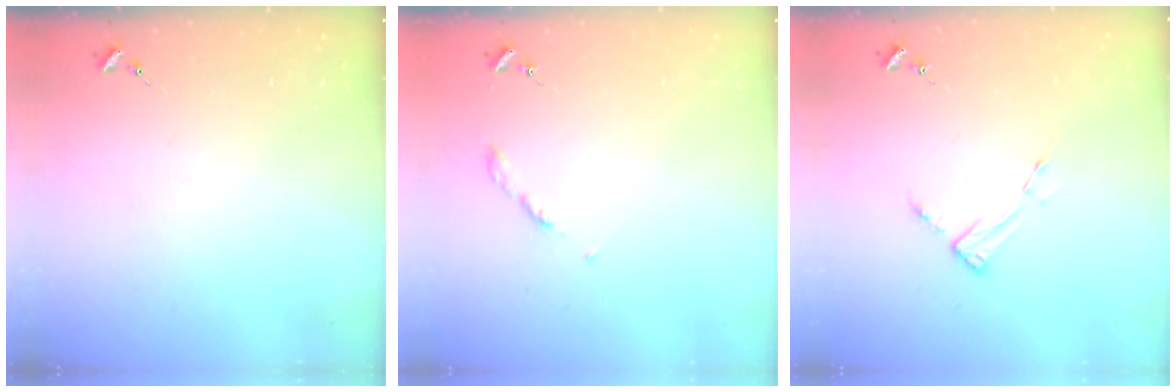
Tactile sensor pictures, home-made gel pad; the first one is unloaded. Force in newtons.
{"total": 2.7, "press": 2.6, "slide": 0.3}
{"total": 3.4, "press": 3.4, "slide": 0.4}